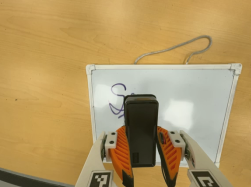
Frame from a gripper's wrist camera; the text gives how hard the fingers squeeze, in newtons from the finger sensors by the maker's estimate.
{"total": 8.9, "left": 7.4, "right": 10.4}